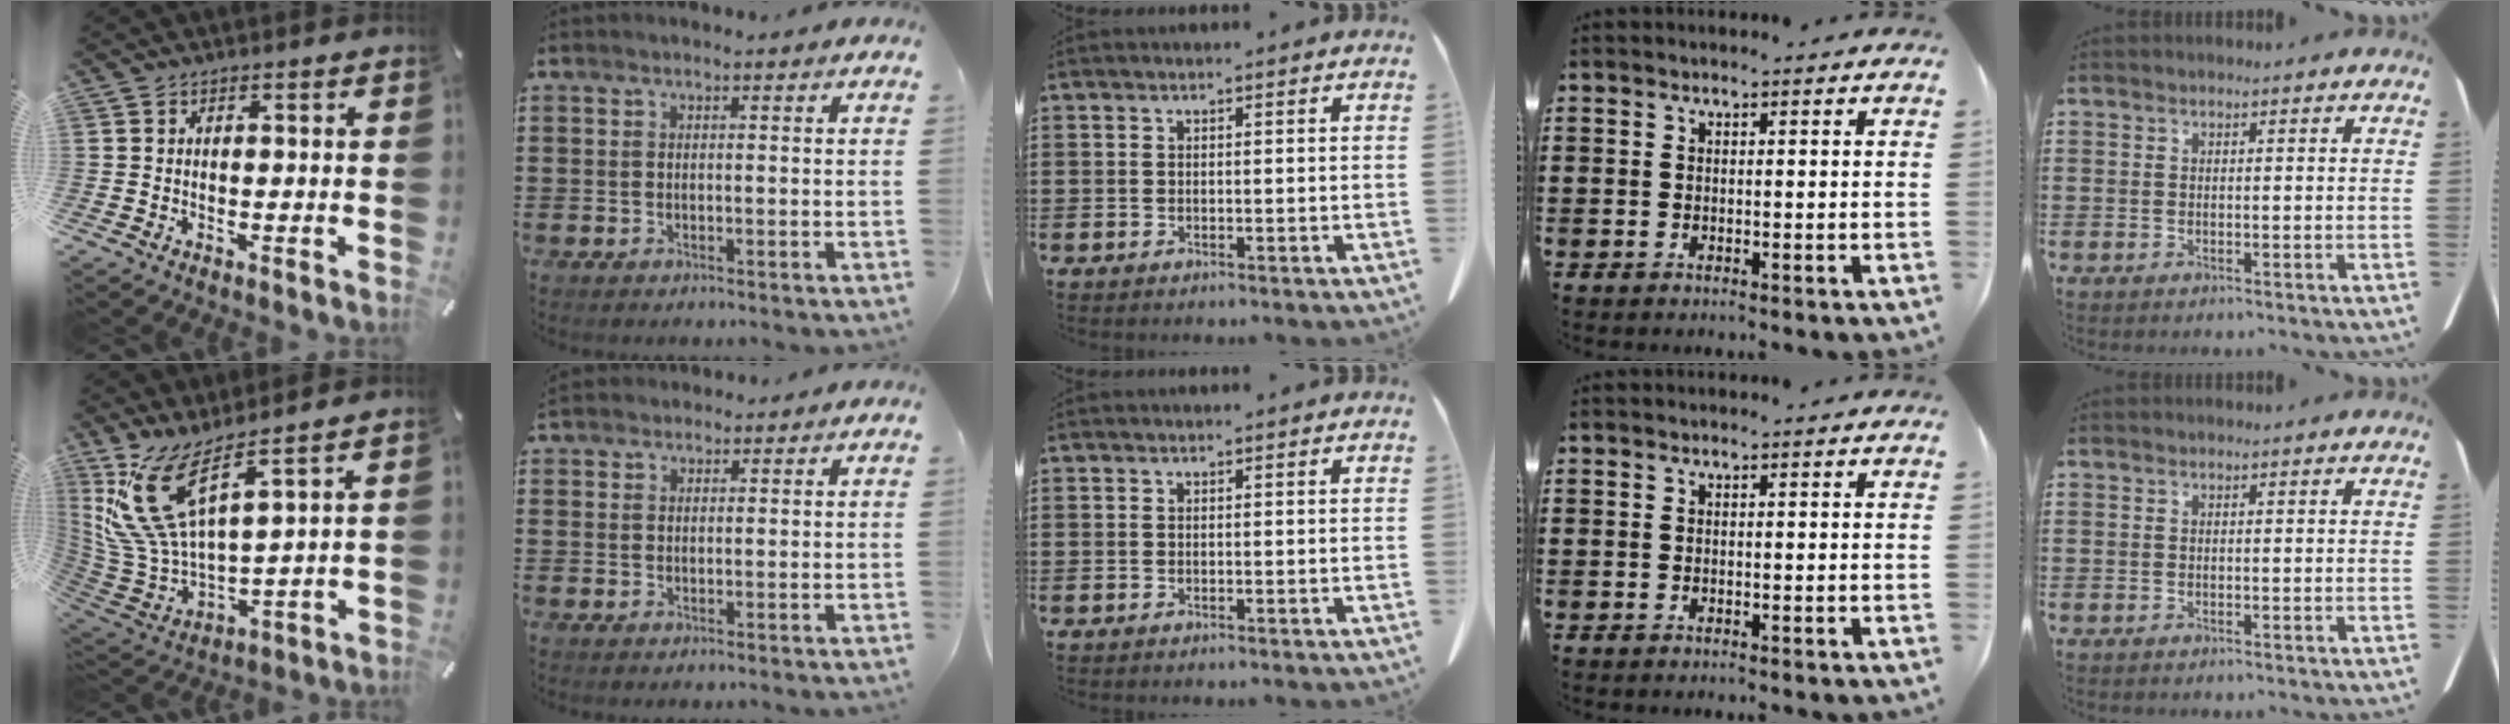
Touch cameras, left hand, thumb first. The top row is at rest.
{"thumb": {"total": 15.3, "force": [8.8, 6.6, 10.7], "torque": [-0.266, -0.051, 0.161]}, "index": {"total": 2.1, "force": [2.0, 0.7, 0.0], "torque": [-0.005, 0.002, 0.041]}}